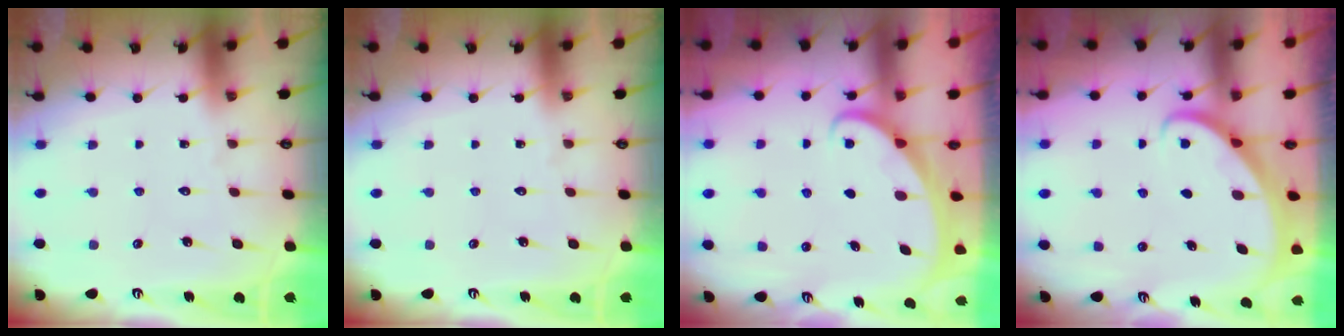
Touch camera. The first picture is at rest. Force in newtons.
{"total": 0.0}
{"total": 1.6, "press": 1.6, "slide": 0.1}
{"total": 2.8, "press": 2.8, "slide": 0.2}